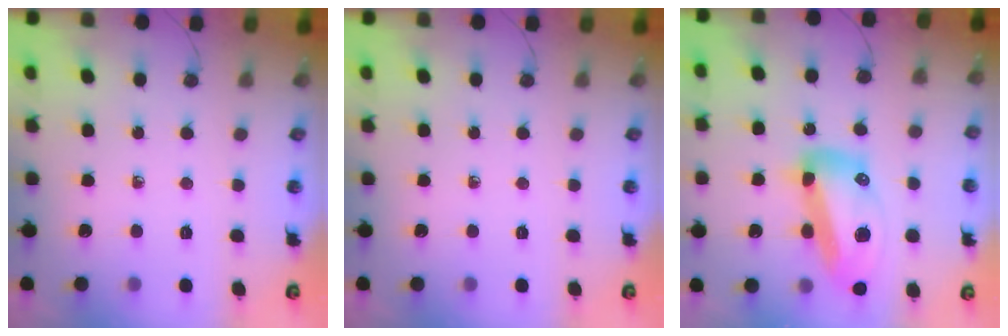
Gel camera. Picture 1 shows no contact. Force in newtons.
{"total": 0.0}
{"total": 18.4, "press": 18.3, "slide": 1.8}